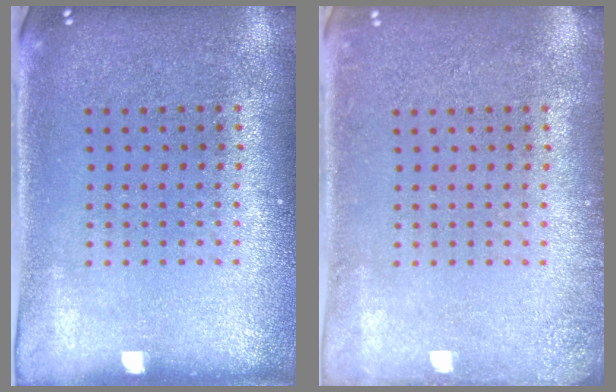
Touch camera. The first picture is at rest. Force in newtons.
{"total": 1.1, "press": 1.1, "slide": 0.1}